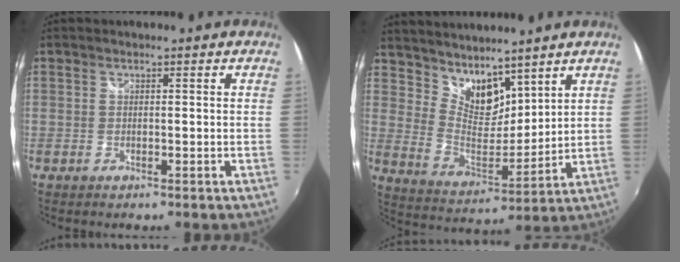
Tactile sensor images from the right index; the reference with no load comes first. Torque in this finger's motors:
{"motor_torque": [-0.26, 0.34, -0.03, 0.00]}